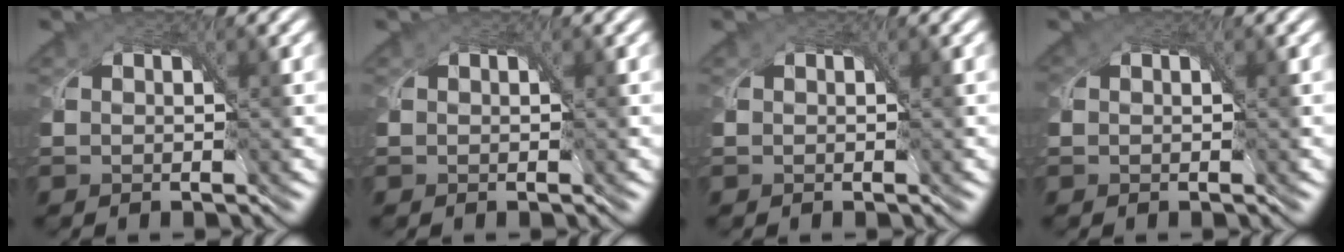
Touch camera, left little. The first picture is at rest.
{"total": 0.0}
{"total": 0.0}
{"total": 1.0, "force": [0.4, 0.8, 0.5], "torque": [-0.015, 0.001, 0.004]}